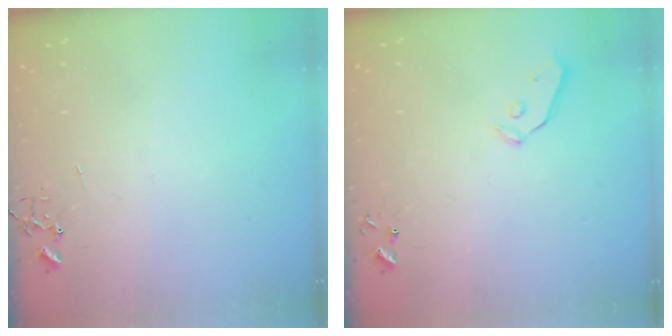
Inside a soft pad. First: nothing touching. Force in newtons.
{"total": 4.0, "press": 3.9, "slide": 0.7}